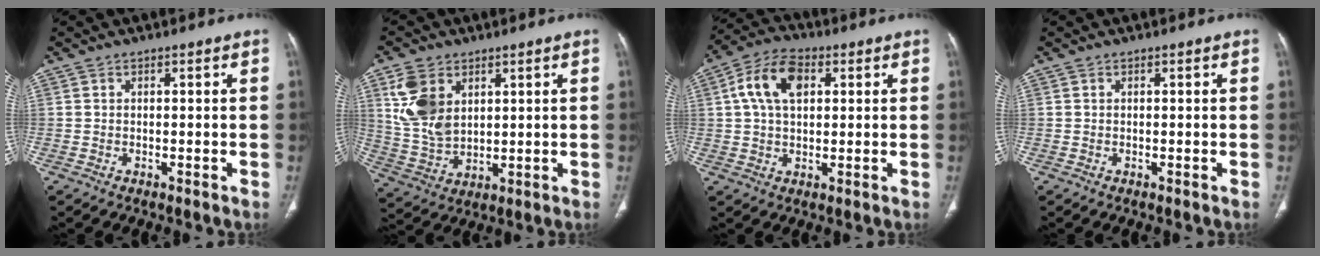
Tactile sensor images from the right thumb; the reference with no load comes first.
{"total": 10.9, "force": [4.2, 7.3, 6.9], "torque": [-0.122, -0.013, 0.097]}
{"total": 10.2, "force": [2.7, 6.3, 7.6], "torque": [-0.140, 0.017, 0.044]}
{"total": 0.0}